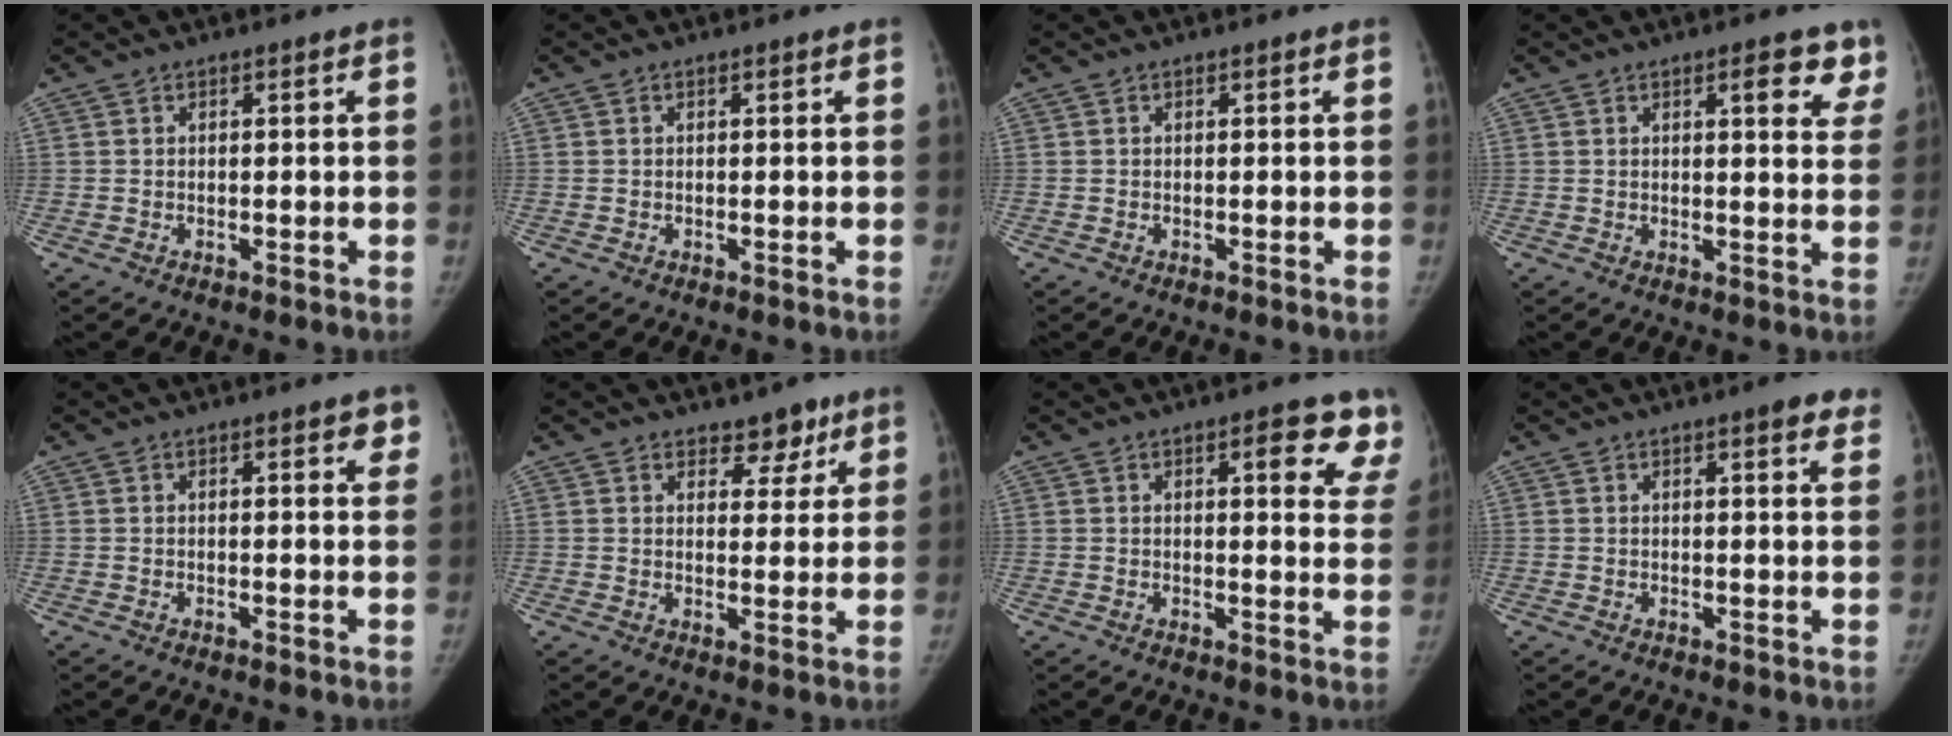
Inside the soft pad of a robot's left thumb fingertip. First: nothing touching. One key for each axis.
{"total": 0.0}
{"total": 0.0}
{"total": 7.0, "fx": 4.2, "fy": 2.3, "fz": 5.1, "tx": -0.032, "ty": -0.017, "tz": 0.049}
{"total": 3.1, "fx": 1.8, "fy": 1.2, "fz": 2.2, "tx": -0.008, "ty": -0.004, "tz": 0.016}
{"total": 5.0, "fx": 3.6, "fy": 3.0, "fz": 1.7, "tx": 0.011, "ty": -0.021, "tz": 0.051}
{"total": 10.8, "fx": 6.5, "fy": 3.6, "fz": 7.8, "tx": -0.054, "ty": -0.027, "tz": 0.063}
{"total": 5.3, "fx": 3.5, "fy": 1.2, "fz": 3.9, "tx": -0.030, "ty": -0.006, "tz": 0.038}